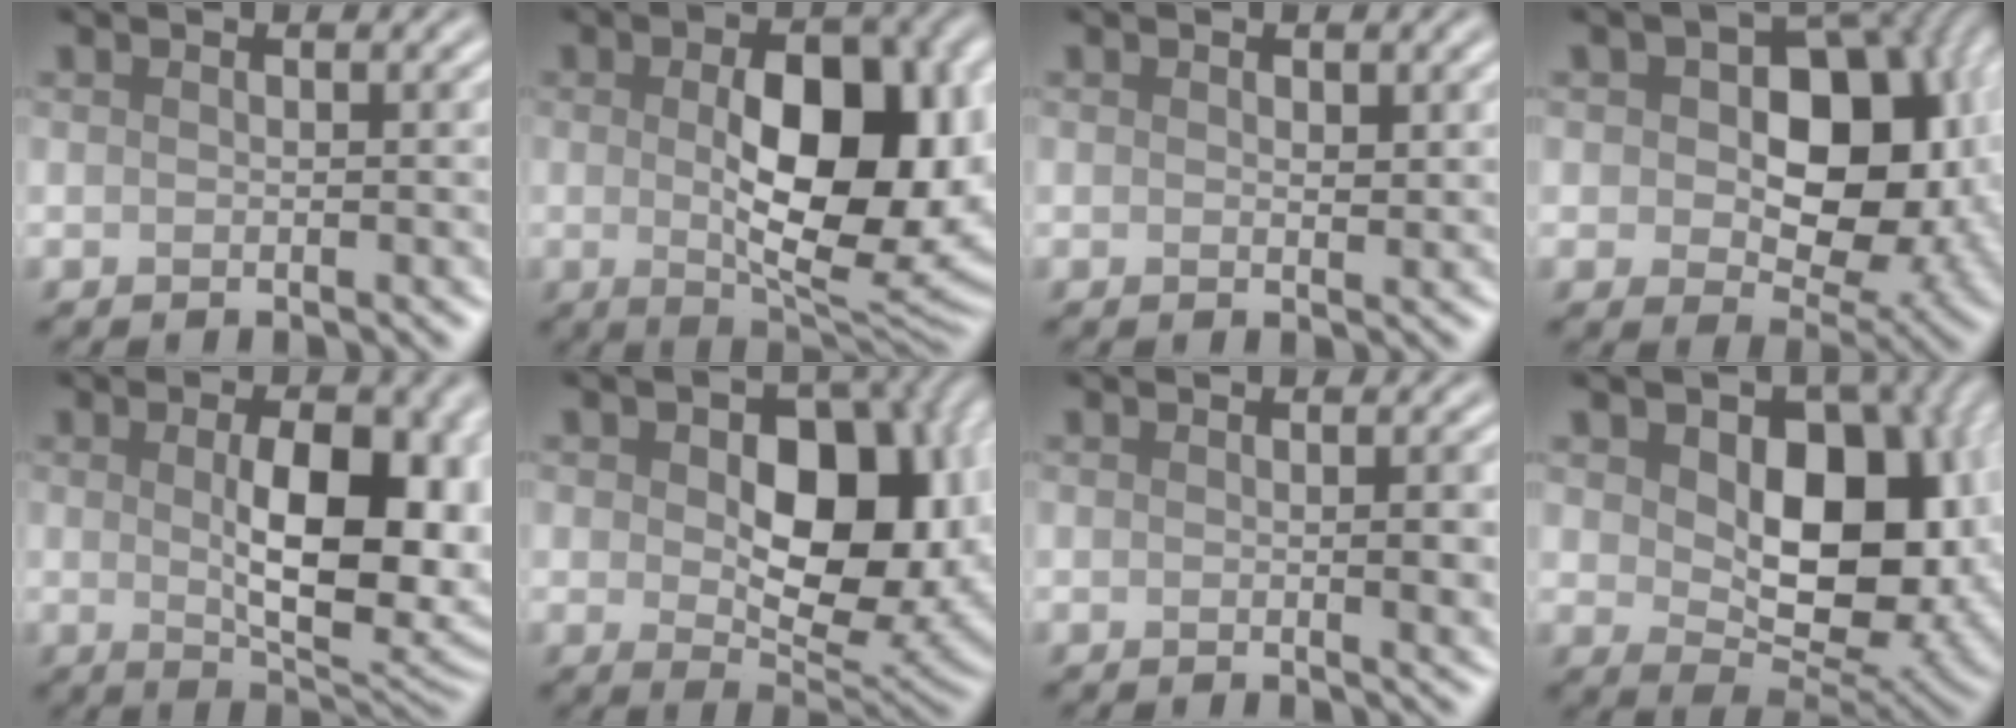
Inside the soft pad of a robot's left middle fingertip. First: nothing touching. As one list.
[{"total": 11.9, "force": [0.2, 5.8, 10.4], "torque": [-0.152, -0.002, 0.010]}, {"total": 0.8, "force": [0.4, 0.5, 0.5], "torque": [-0.006, -0.005, 0.006]}, {"total": 12.4, "force": [1.3, 7.8, 9.6], "torque": [-0.124, 0.006, 0.019]}, {"total": 10.6, "force": [0.3, 5.0, 9.3], "torque": [-0.137, -0.009, 0.018]}, {"total": 11.4, "force": [1.0, 6.9, 9.0], "torque": [-0.127, -0.008, 0.025]}, {"total": 2.0, "force": [0.0, 0.4, 2.0], "torque": [-0.026, -0.002, -0.001]}, {"total": 10.9, "force": [1.5, 7.0, 8.2], "torque": [-0.124, -0.012, 0.030]}]